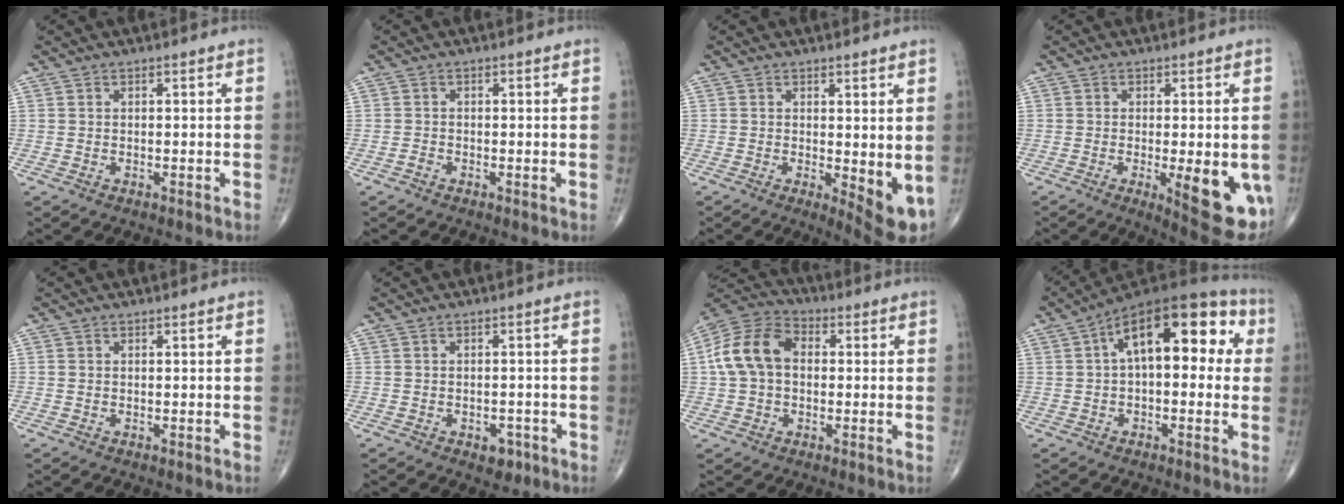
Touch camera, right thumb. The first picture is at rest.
{"total": 0.8, "force": [-0.5, 0.4, 0.5], "torque": [-0.007, -0.001, -0.013]}
{"total": 6.8, "force": [-0.3, 2.4, 6.3], "torque": [-0.079, -0.017, 0.001]}
{"total": 12.3, "force": [-3.2, 3.8, 11.3], "torque": [-0.135, -0.022, -0.032]}
{"total": 0.0}
{"total": 3.1, "force": [-1.5, 2.0, 1.8], "torque": [-0.009, 0.003, -0.016]}
{"total": 12.4, "force": [1.0, 8.9, 8.6], "torque": [-0.162, 0.033, 0.008]}
{"total": 18.2, "force": [3.9, 8.9, 15.4], "torque": [-0.195, 0.042, 0.048]}